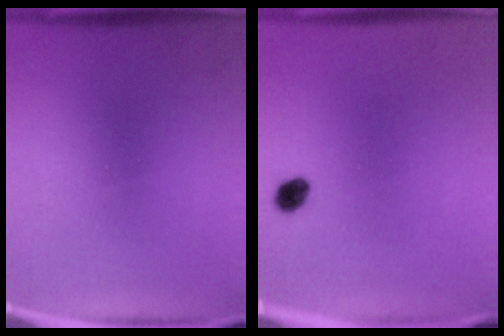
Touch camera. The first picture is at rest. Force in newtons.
{"total": 2.2}